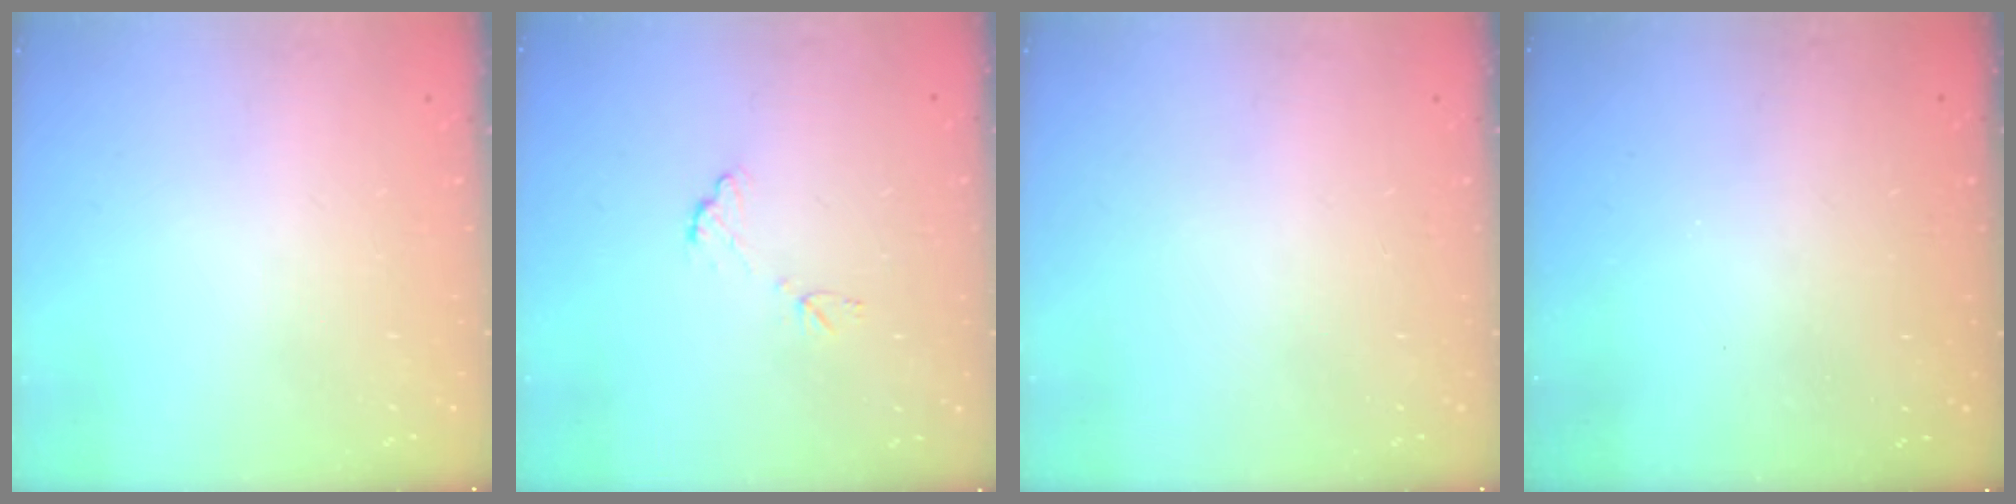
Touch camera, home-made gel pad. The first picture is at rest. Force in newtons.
{"total": 6.8, "press": 6.8, "slide": 0.4}
{"total": 0.0}
{"total": 3.3, "press": 3.3, "slide": 0.1}